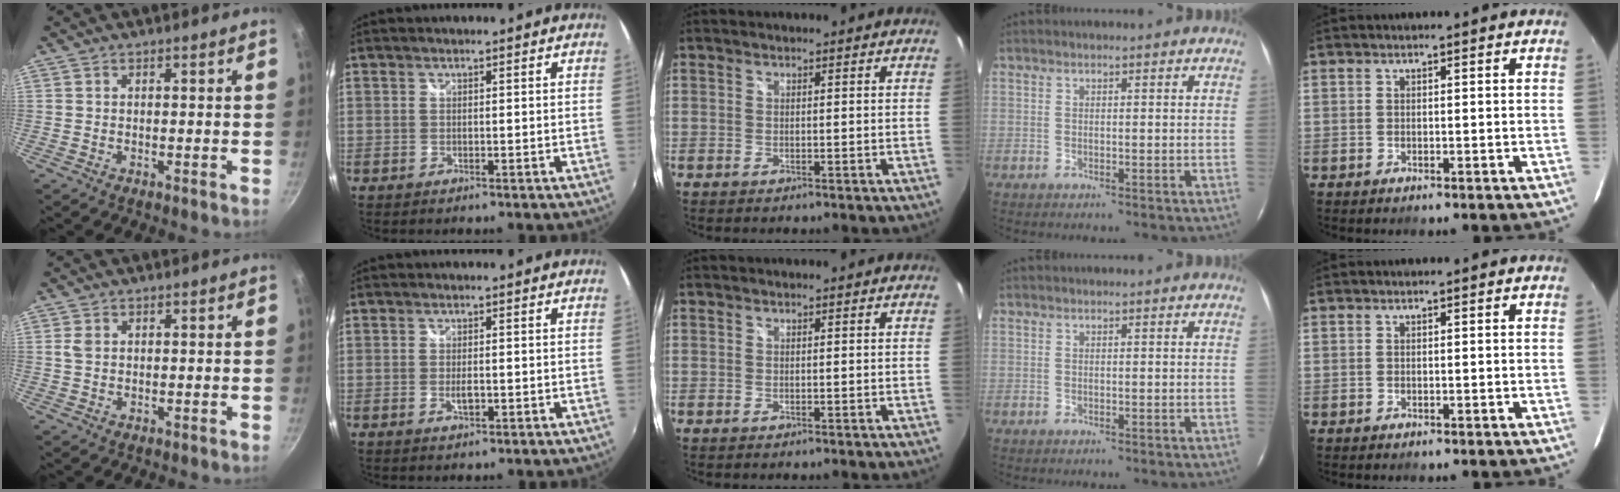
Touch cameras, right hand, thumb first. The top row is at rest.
{"thumb": {"total": 1.8, "force": [0.4, 1.3, 1.1], "torque": [-0.019, 0.003, 0.007]}, "index": {"total": 1.9, "force": [-0.5, 0.8, 1.7], "torque": [-0.029, -0.003, -0.008]}}